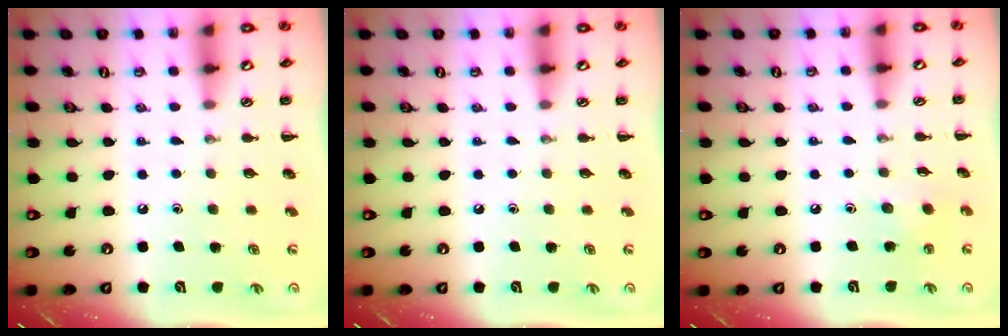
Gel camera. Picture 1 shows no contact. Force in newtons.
{"total": 0.0}
{"total": 2.8, "press": 2.7, "slide": 0.7}